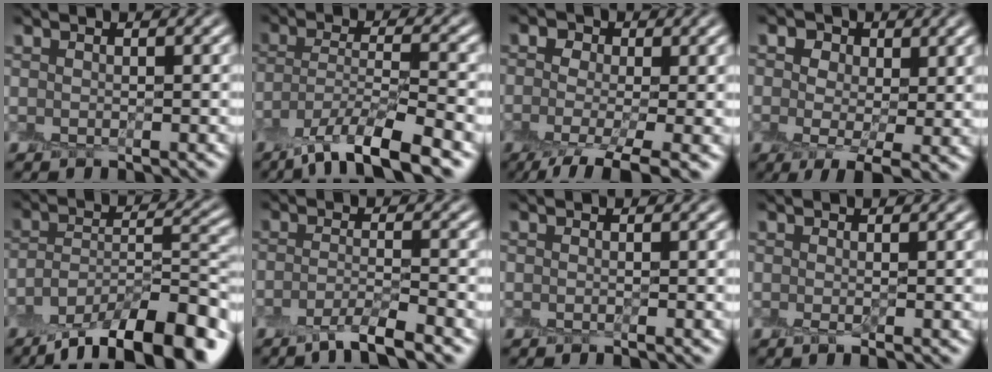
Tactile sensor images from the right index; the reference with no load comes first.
{"total": 8.3, "force": [-5.8, 2.1, 5.5], "torque": [-0.095, -0.009, -0.108]}
{"total": 7.2, "force": [-2.8, 3.5, 5.6], "torque": [-0.106, 0.002, -0.053]}
{"total": 5.7, "force": [0.3, 3.6, 4.5], "torque": [-0.065, -0.004, 0.000]}
{"total": 12.4, "force": [-8.2, 4.5, 8.1], "torque": [-0.126, 0.002, -0.139]}
{"total": 3.9, "force": [-2.6, 0.7, 2.8], "torque": [-0.047, -0.003, -0.059]}
{"total": 0.6, "force": [-0.3, 0.2, 0.4], "torque": [-0.001, -0.004, -0.008]}
{"total": 0.9, "force": [-0.3, 0.1, 0.8], "torque": [-0.015, -0.008, -0.005]}